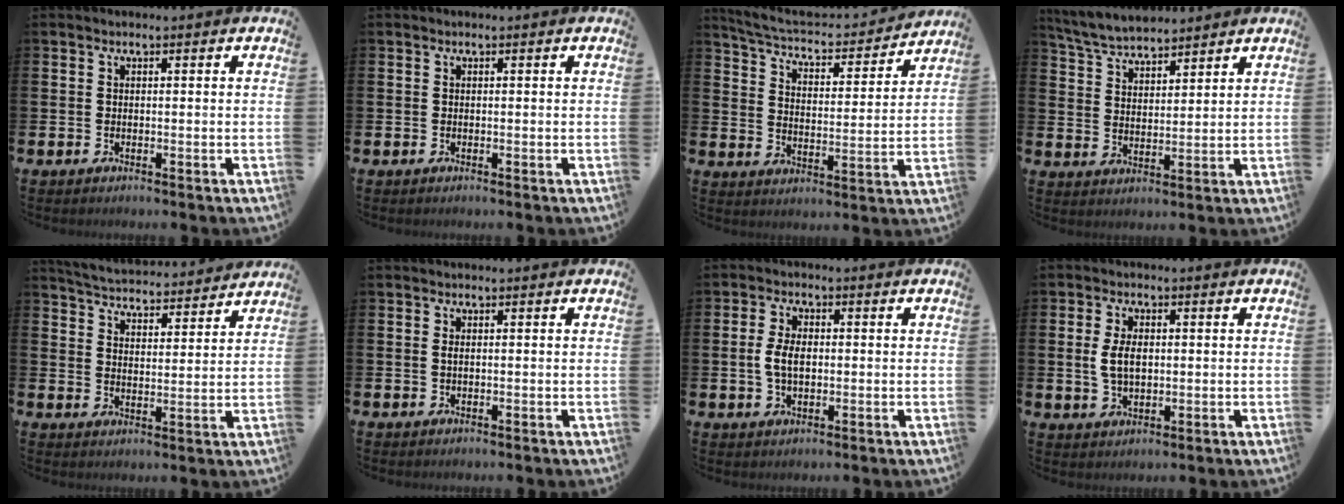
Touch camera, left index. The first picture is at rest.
{"total": 0.0}
{"total": 5.9, "force": [5.4, 1.3, 1.7], "torque": [-0.062, -0.041, 0.087]}
{"total": 5.5, "force": [5.3, 1.0, 0.9], "torque": [-0.043, -0.022, 0.098]}
{"total": 5.0, "force": [4.9, 0.5, 0.1], "torque": [-0.017, -0.043, 0.083]}
{"total": 0.6, "force": [0.2, 0.2, 0.6], "torque": [-0.004, -0.001, 0.001]}
{"total": 3.9, "force": [0.1, 2.3, 3.2], "torque": [-0.063, 0.005, -0.003]}
{"total": 4.2, "force": [0.7, 2.5, 3.3], "torque": [-0.054, 0.005, 0.008]}